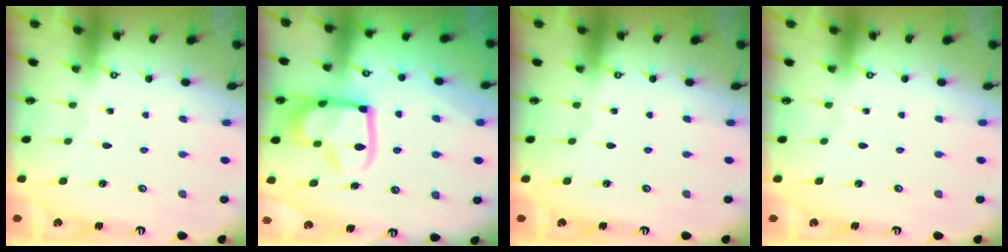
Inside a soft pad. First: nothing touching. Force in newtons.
{"total": 15.9, "press": 15.8, "slide": 1.7}
{"total": 0.0}
{"total": 0.0}